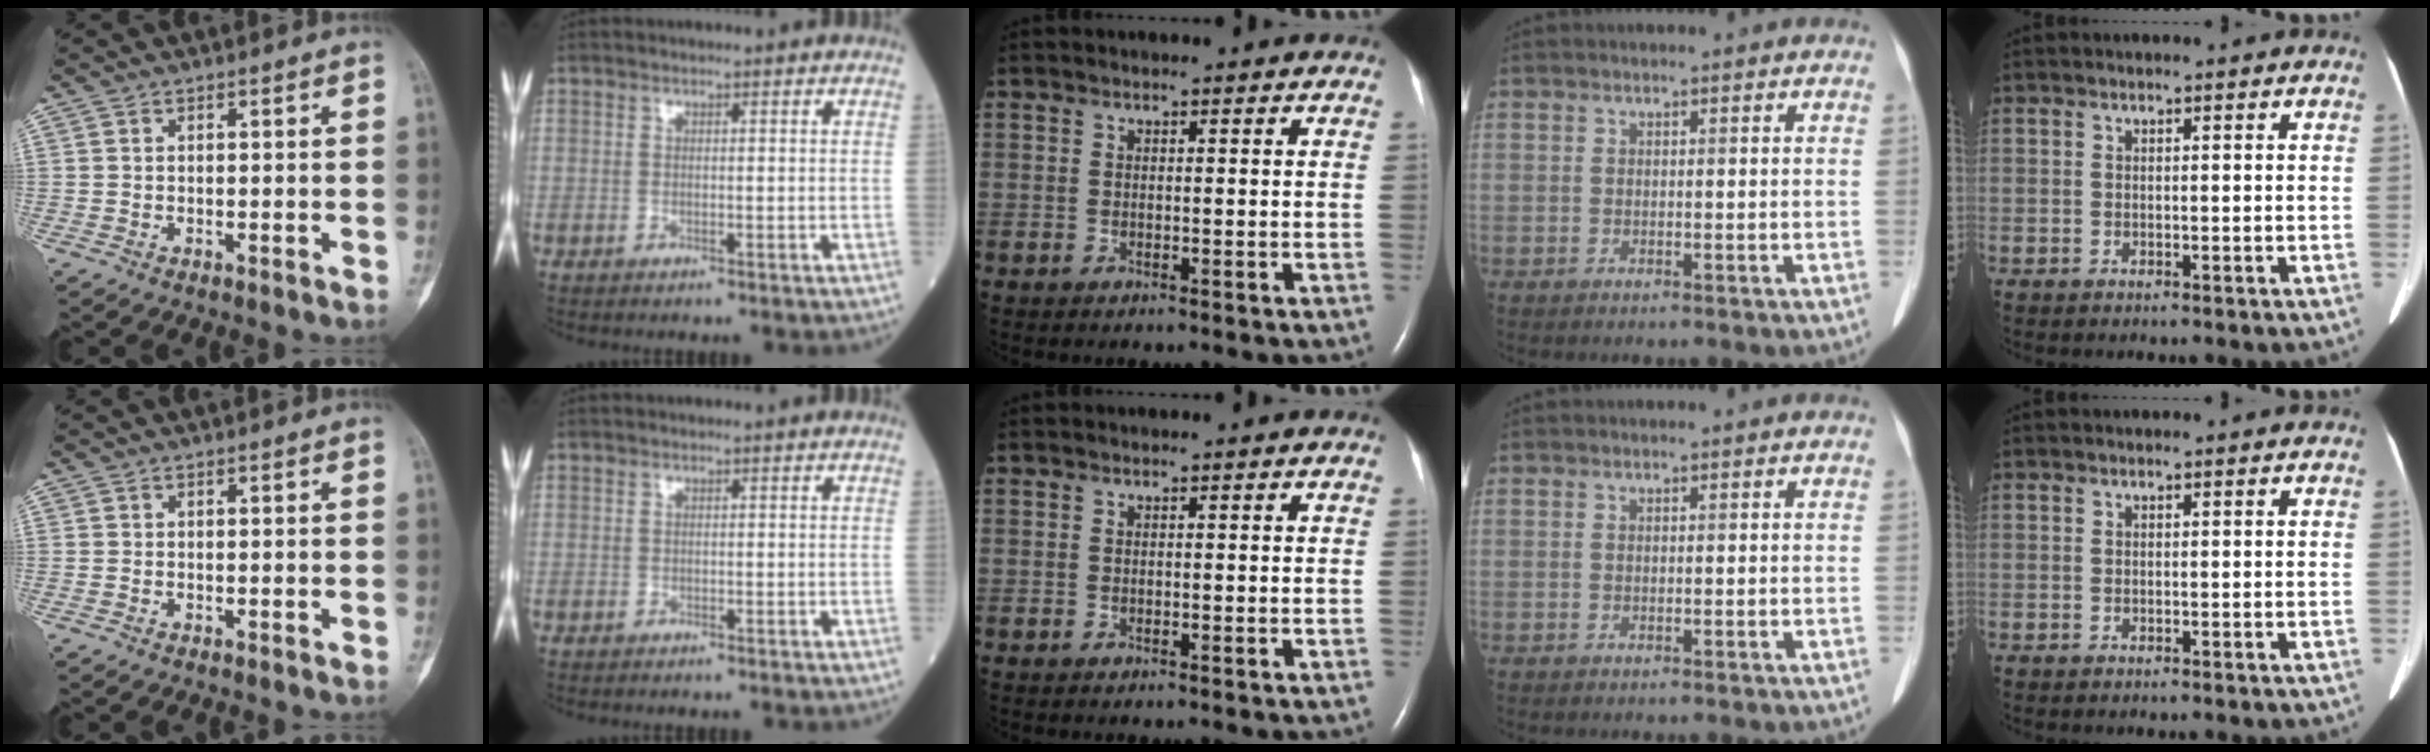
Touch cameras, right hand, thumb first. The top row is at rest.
{}